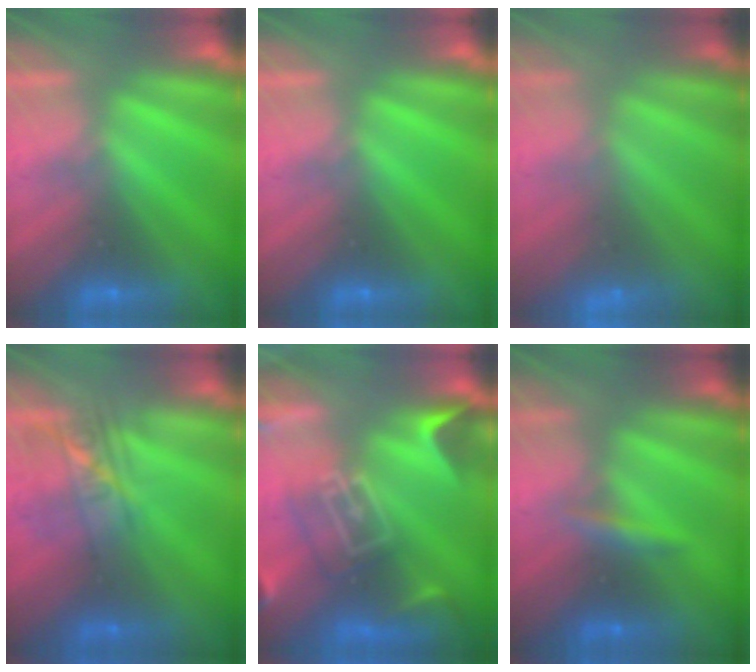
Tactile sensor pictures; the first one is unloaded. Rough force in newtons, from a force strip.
{"total": 0.0}
{"total": 2.9}
{"total": 2.3}
{"total": 7.7}
{"total": 2.4}